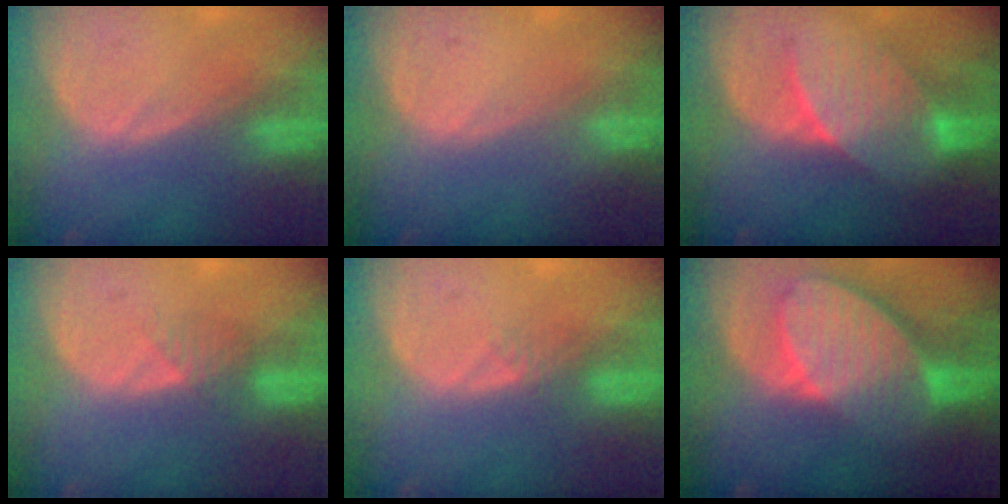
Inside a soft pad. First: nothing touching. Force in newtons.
{"total": 0.0}
{"total": 7.1, "press": 6.9, "slide": 1.4}
{"total": 2.3, "press": 2.1, "slide": 1.0}
{"total": 1.6, "press": 1.4, "slide": 0.9}
{"total": 10.3, "press": 8.9, "slide": 5.1}